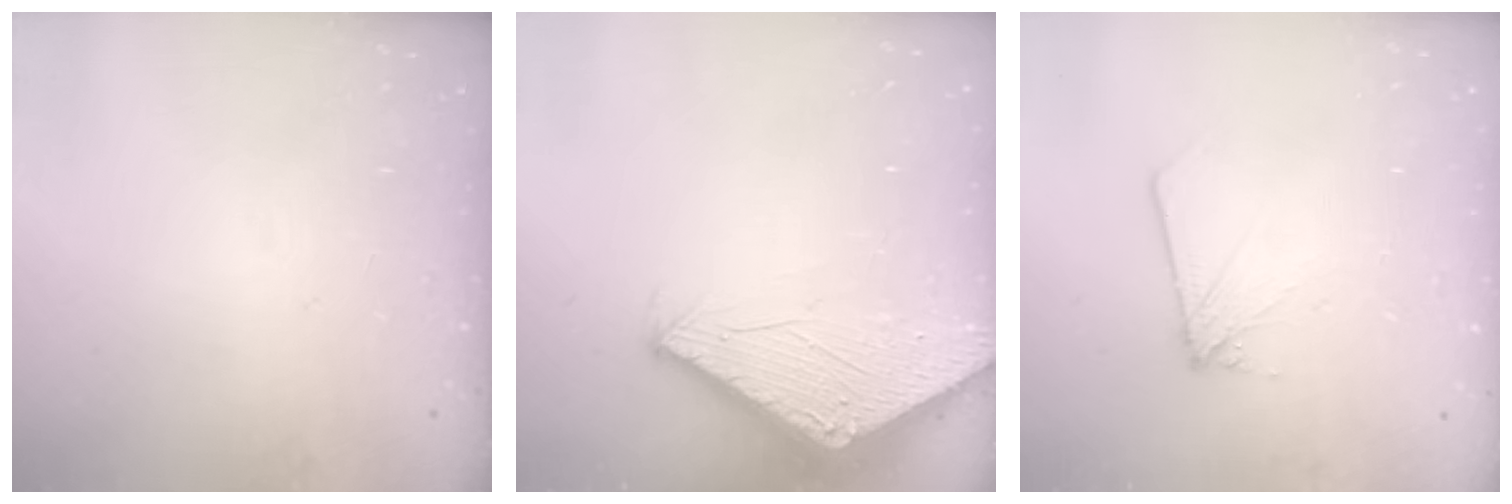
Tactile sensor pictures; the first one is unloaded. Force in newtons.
{"total": 2.9, "press": 2.9, "slide": 0.2}
{"total": 2.4, "press": 2.3, "slide": 0.3}